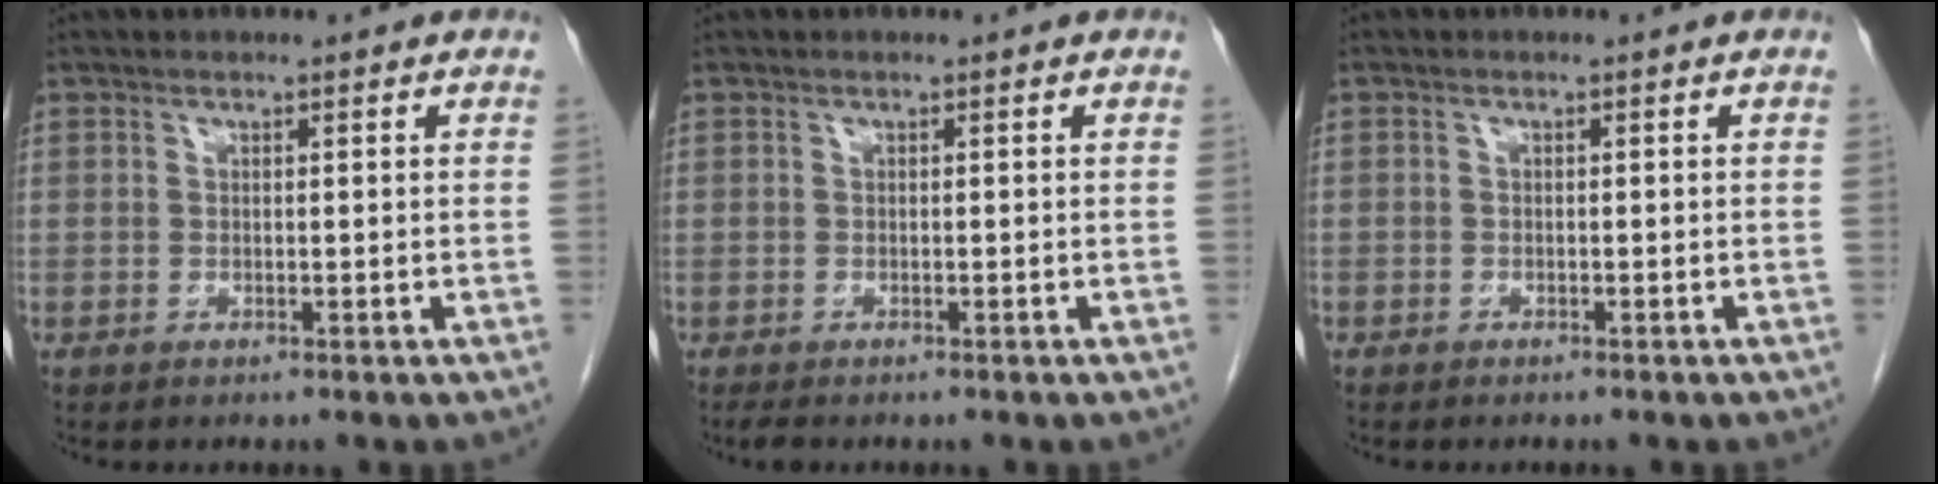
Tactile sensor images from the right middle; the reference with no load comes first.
{"total": 1.2, "force": [-1.0, 0.3, 0.6], "torque": [-0.018, -0.006, -0.015]}
{"total": 0.6, "force": [-0.5, 0.4, 0.1], "torque": [-0.004, 0.003, -0.007]}